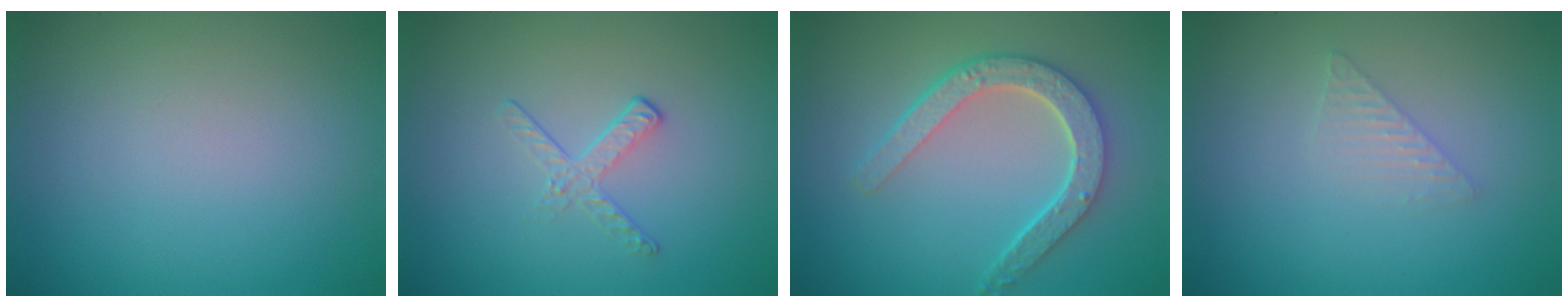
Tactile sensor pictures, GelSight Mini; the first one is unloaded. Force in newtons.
{"total": 1.7, "press": 0.7, "slide": 1.5}
{"total": 4.5, "press": 3.6, "slide": 2.8}
{"total": 1.4, "press": 1.4, "slide": 0.1}